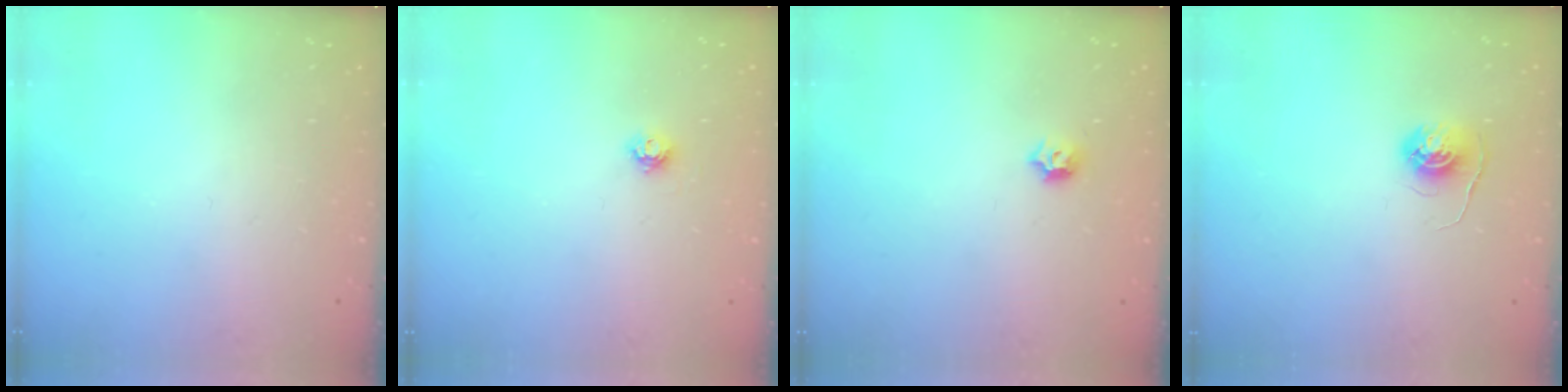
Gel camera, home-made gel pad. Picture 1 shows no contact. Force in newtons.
{"total": 4.3, "press": 4.3, "slide": 0.6}
{"total": 3.8, "press": 3.8, "slide": 0.8}
{"total": 5.6, "press": 5.5, "slide": 0.4}